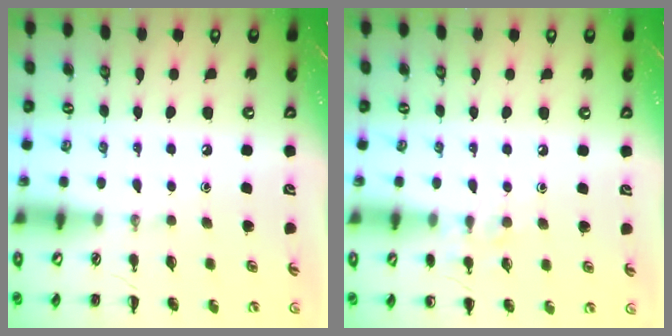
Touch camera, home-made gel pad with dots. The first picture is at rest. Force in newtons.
{"total": 6.7, "press": 6.5, "slide": 1.6}